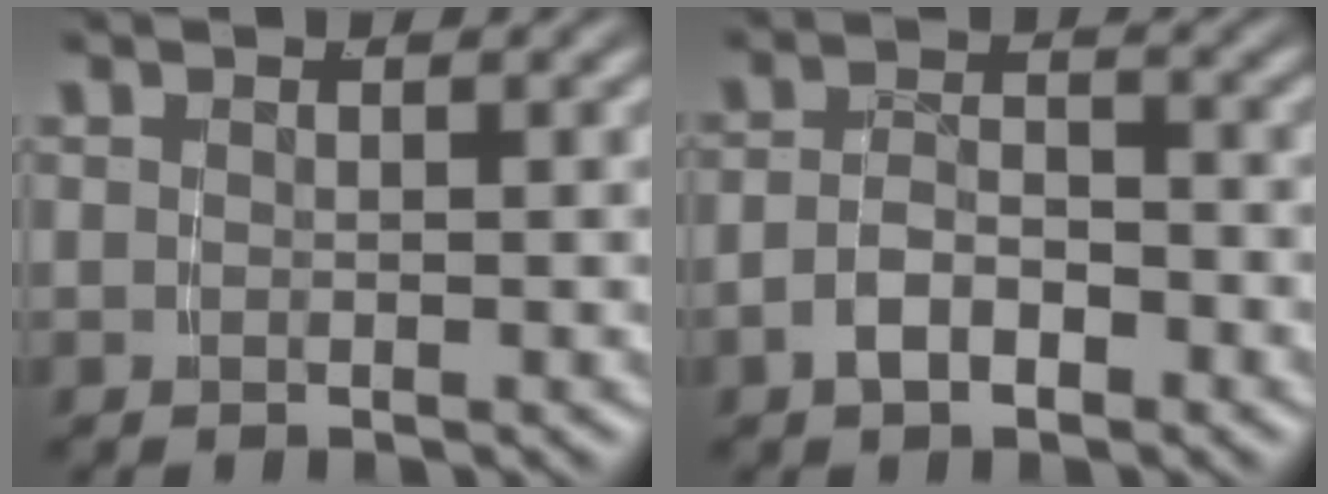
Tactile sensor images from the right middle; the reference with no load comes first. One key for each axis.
{"total": 3.1, "fx": -1.9, "fy": 1.7, "fz": 1.7, "tx": -0.024, "ty": -0.003, "tz": -0.033}